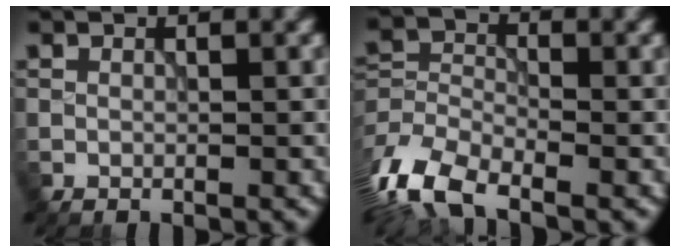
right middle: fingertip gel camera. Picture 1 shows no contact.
{"total": 6.6, "force": [-4.2, 3.1, 4.0], "torque": [-0.084, -0.007, -0.096]}